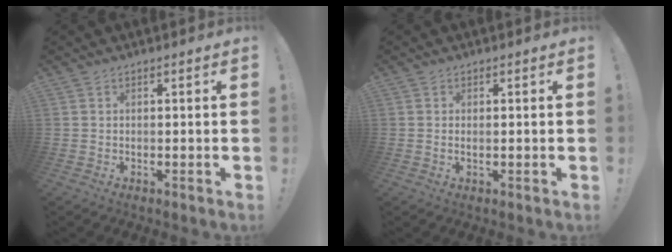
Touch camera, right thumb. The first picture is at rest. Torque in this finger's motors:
{"motor_torque": [-0.25, -0.09, 0.14, 0.07, 0.06]}